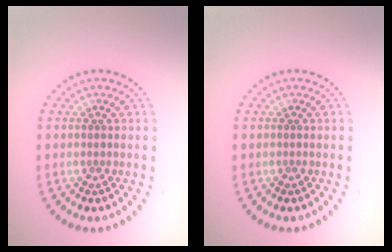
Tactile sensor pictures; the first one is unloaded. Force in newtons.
{"total": 0.0}